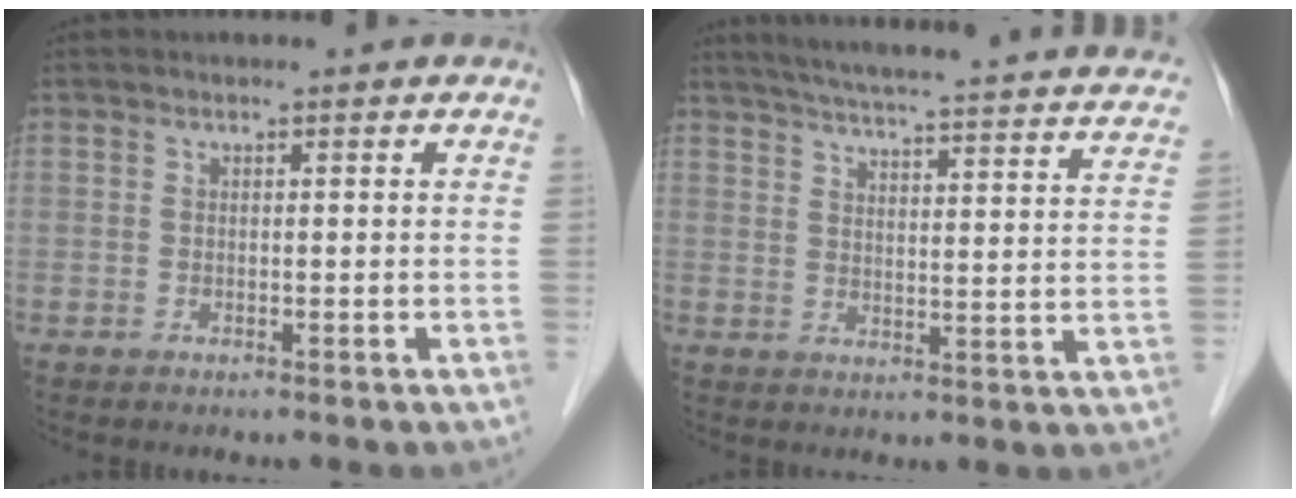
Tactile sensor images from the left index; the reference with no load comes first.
{"total": 28.4, "force": [25.8, 2.2, 11.6], "torque": [-0.175, -0.040, 0.307]}